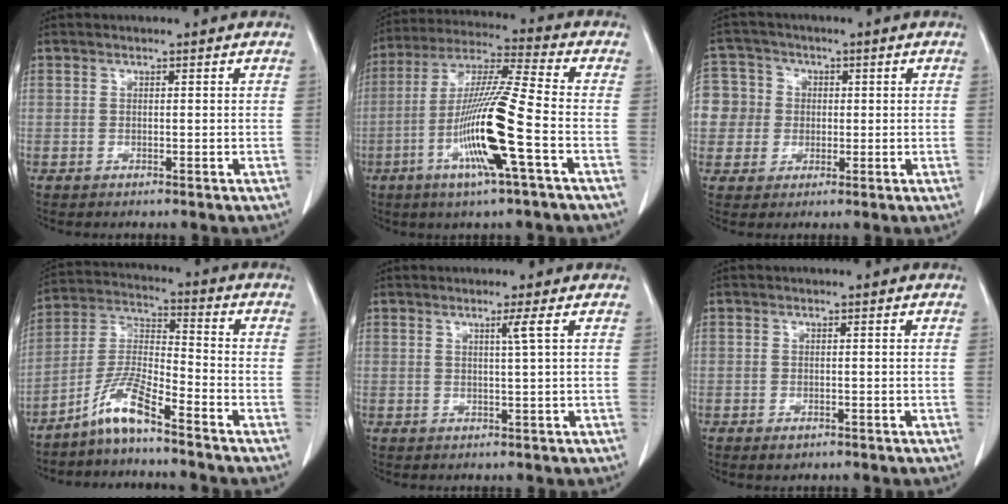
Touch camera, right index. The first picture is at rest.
{"total": 14.8, "force": [-4.8, -0.4, 14.0], "torque": [-0.280, -0.009, -0.095]}
{"total": 9.4, "force": [0.2, 9.3, 1.1], "torque": [-0.040, 0.042, 0.015]}
{"total": 8.1, "force": [-6.2, 0.6, 5.2], "torque": [-0.119, -0.001, -0.125]}
{"total": 1.8, "force": [0.7, -0.7, 1.5], "torque": [-0.029, -0.005, 0.014]}
{"total": 1.3, "force": [-0.9, 0.7, 0.7], "torque": [-0.012, 0.000, -0.006]}